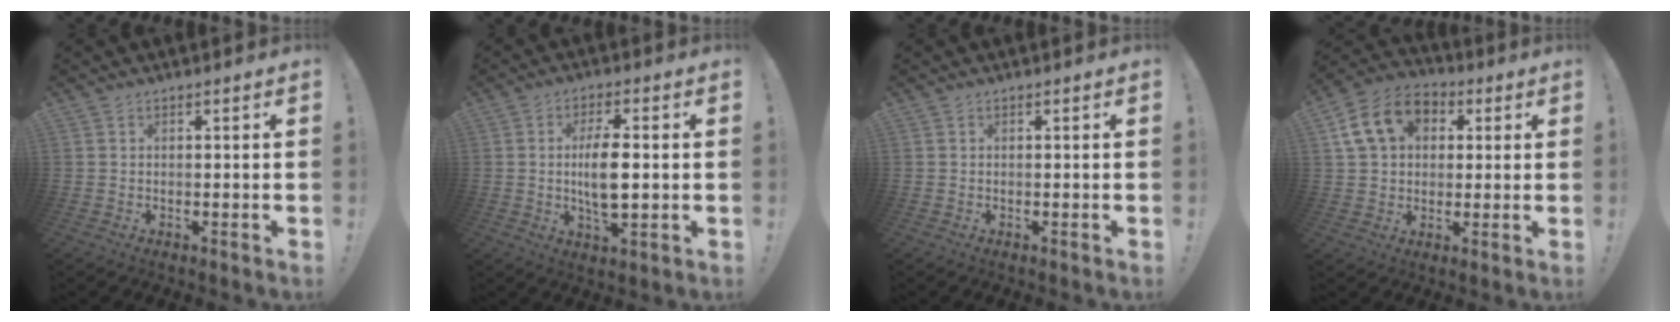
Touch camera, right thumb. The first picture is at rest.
{"total": 9.5, "force": [0.1, 3.6, 8.8], "torque": [-0.152, -0.007, -0.004]}
{"total": 0.0}
{"total": 14.9, "force": [5.0, 11.4, 8.1], "torque": [-0.126, 0.002, 0.104]}